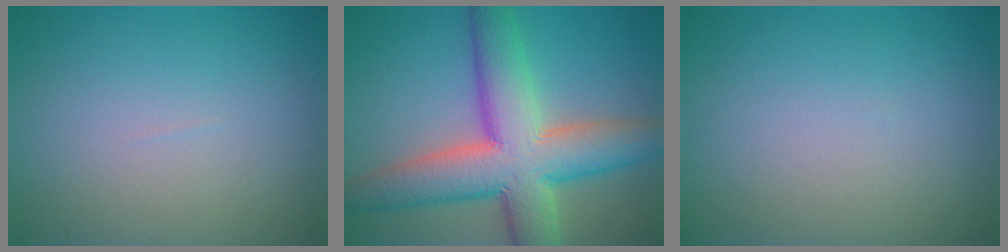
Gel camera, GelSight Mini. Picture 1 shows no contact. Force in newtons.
{"total": 10.8, "press": 10.8, "slide": 0.7}
{"total": 0.0}